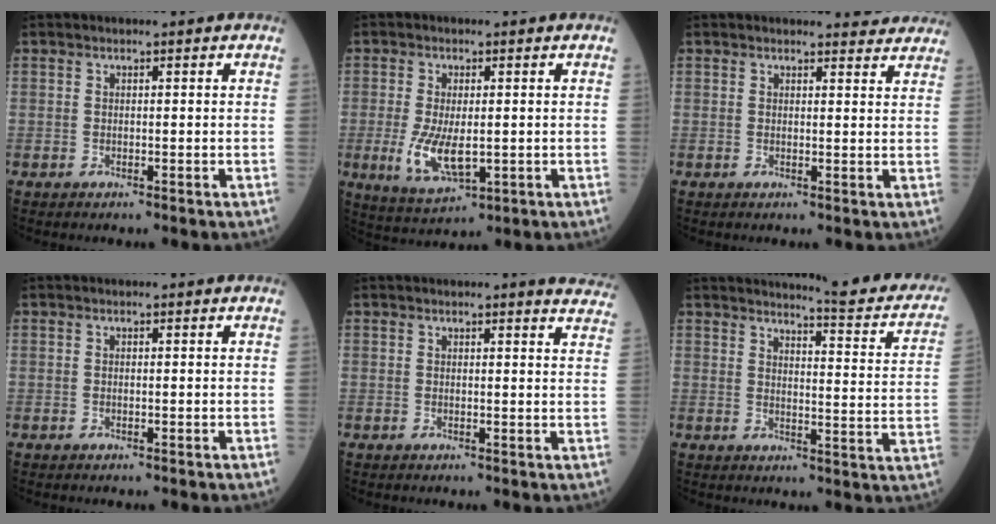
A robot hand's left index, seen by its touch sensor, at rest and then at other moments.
{"total": 7.1, "force": [-1.0, 2.9, 6.4], "torque": [-0.131, -0.017, -0.008]}
{"total": 4.7, "force": [4.6, 0.6, 0.2], "torque": [0.004, -0.007, 0.034]}
{"total": 0.0}
{"total": 6.3, "force": [6.1, 0.4, 1.5], "torque": [0.002, -0.025, 0.033]}
{"total": 13.7, "force": [12.8, 0.4, 4.9], "torque": [-0.049, -0.062, 0.135]}